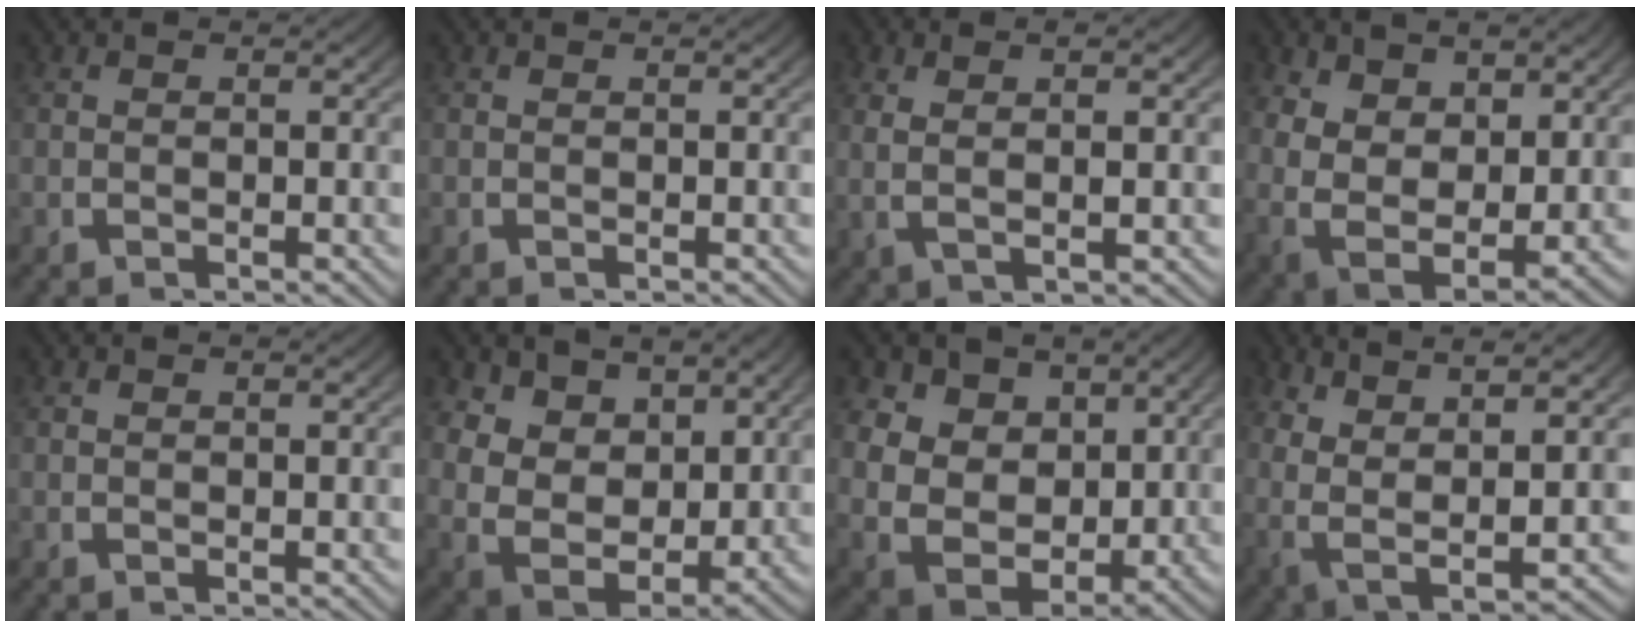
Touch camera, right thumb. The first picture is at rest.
{"total": 0.0}
{"total": 3.7, "force": [0.8, 1.0, 3.5], "torque": [-0.070, -0.001, 0.024]}
{"total": 10.1, "force": [-0.7, 7.4, 6.8], "torque": [-0.175, -0.058, 0.015]}
{"total": 0.0}
{"total": 10.2, "force": [0.2, 7.9, 6.5], "torque": [-0.179, -0.064, 0.025]}
{"total": 11.4, "force": [0.3, 9.2, 6.8], "torque": [-0.184, -0.061, 0.021]}
{"total": 10.9, "force": [2.0, 6.4, 8.6], "torque": [-0.181, -0.031, 0.047]}